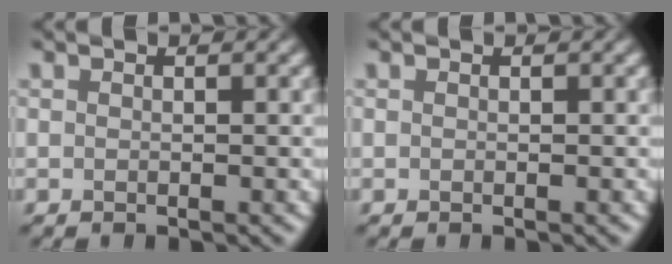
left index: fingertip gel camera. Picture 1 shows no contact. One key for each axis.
{"total": 0.0}